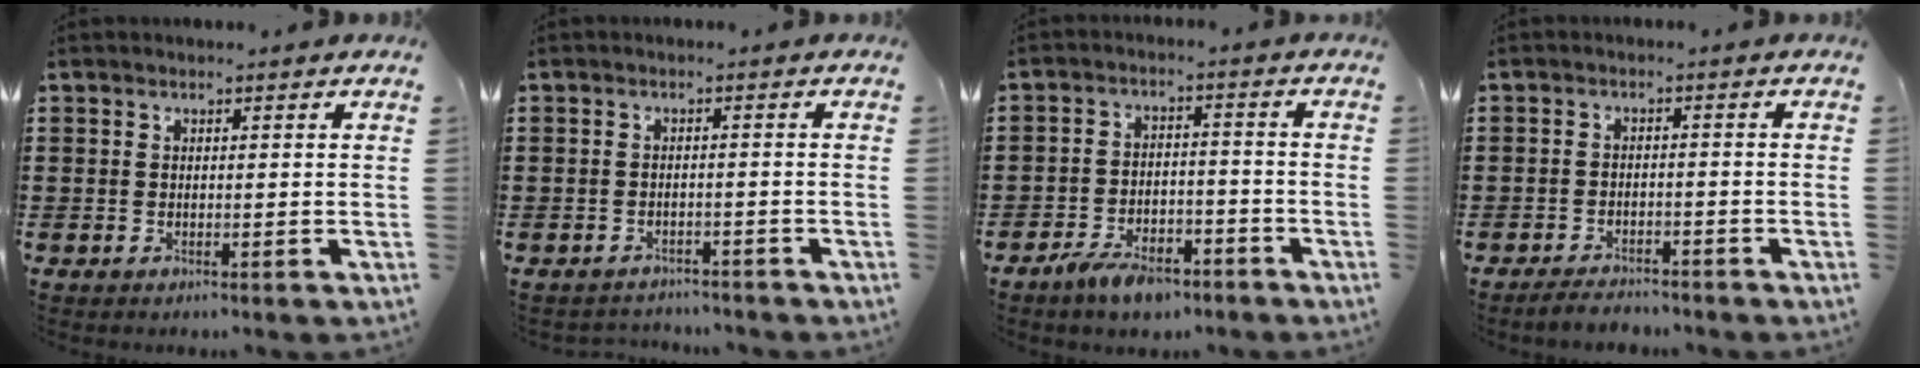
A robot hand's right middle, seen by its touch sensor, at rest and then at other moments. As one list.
[{"total": 1.8, "force": [-1.7, 0.3, -0.2], "torque": [-0.004, 0.000, -0.039]}, {"total": 5.4, "force": [-4.4, 1.8, 2.6], "torque": [-0.060, 0.005, -0.086]}, {"total": 2.6, "force": [-2.5, 0.4, 0.4], "torque": [-0.011, 0.000, -0.052]}]